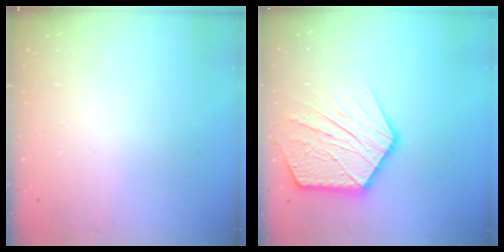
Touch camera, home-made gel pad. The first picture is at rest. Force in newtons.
{"total": 19.6, "press": 19.5, "slide": 1.5}